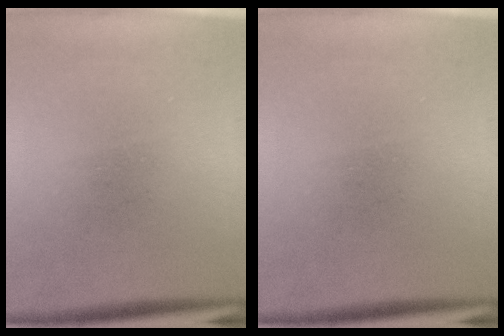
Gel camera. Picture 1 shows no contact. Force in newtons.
{"total": 0.0}